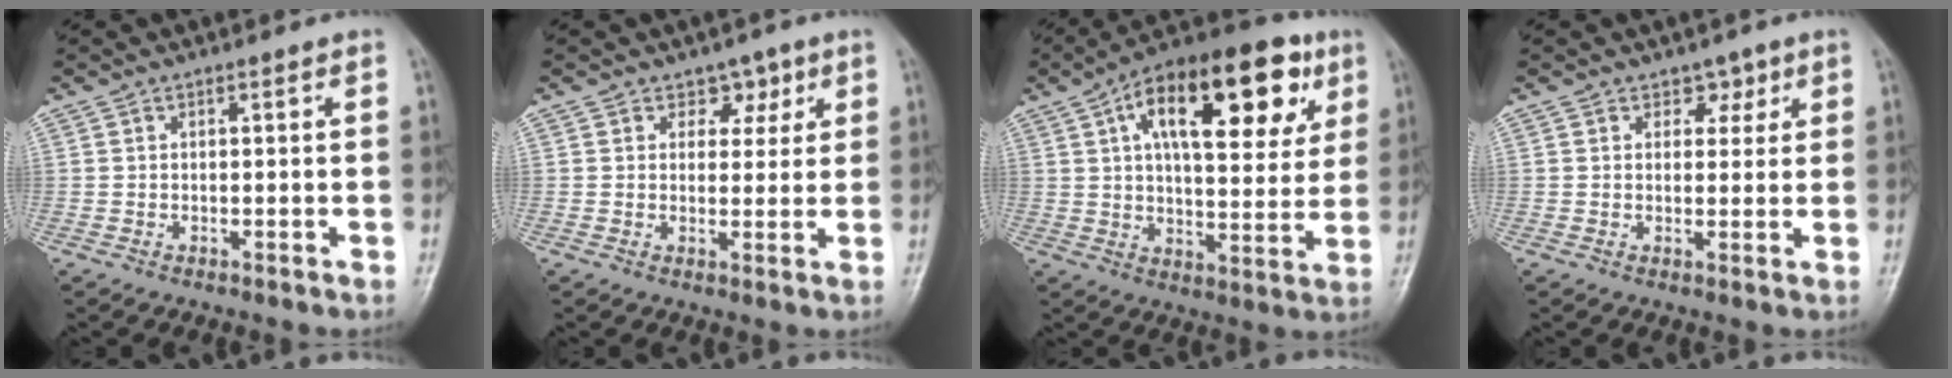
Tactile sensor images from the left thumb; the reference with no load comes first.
{"total": 3.7, "force": [2.1, 2.8, 1.3], "torque": [0.015, -0.009, 0.027]}
{"total": 23.0, "force": [9.2, 10.3, 18.3], "torque": [-0.244, 0.003, 0.136]}
{"total": 2.9, "force": [1.7, 2.2, 0.9], "torque": [0.015, -0.007, 0.019]}